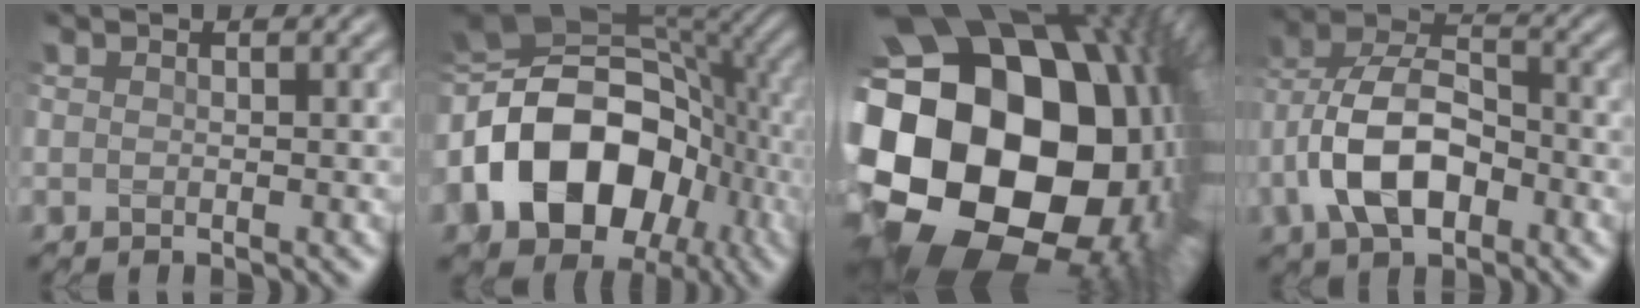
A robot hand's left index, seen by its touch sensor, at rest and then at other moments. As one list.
[{"total": 15.5, "force": [-3.3, 11.1, 10.3], "torque": [-0.189, 0.003, -0.063]}, {"total": 23.4, "force": [-2.6, 16.9, 16.0], "torque": [-0.287, -0.060, -0.058]}, {"total": 8.0, "force": [-2.8, 4.4, 6.1], "torque": [-0.126, 0.015, -0.056]}]